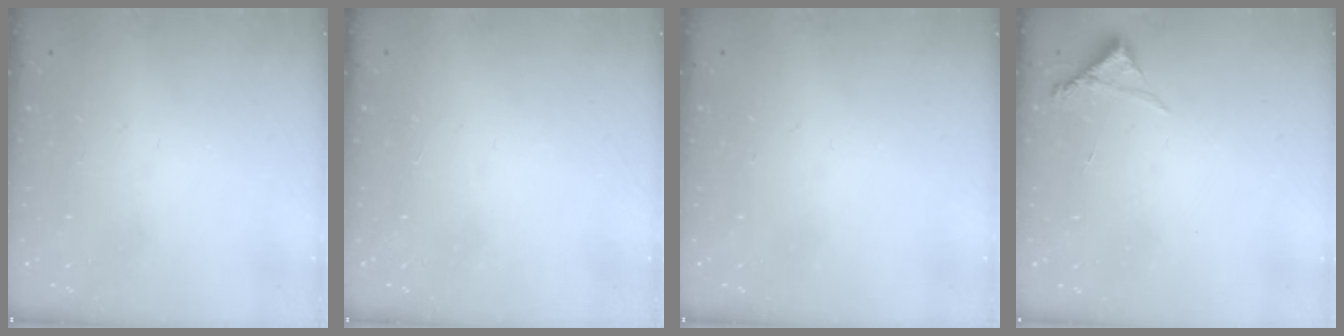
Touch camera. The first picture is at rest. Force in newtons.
{"total": 1.5, "press": 1.5, "slide": 0.1}
{"total": 0.0}
{"total": 4.5, "press": 4.5, "slide": 0.3}